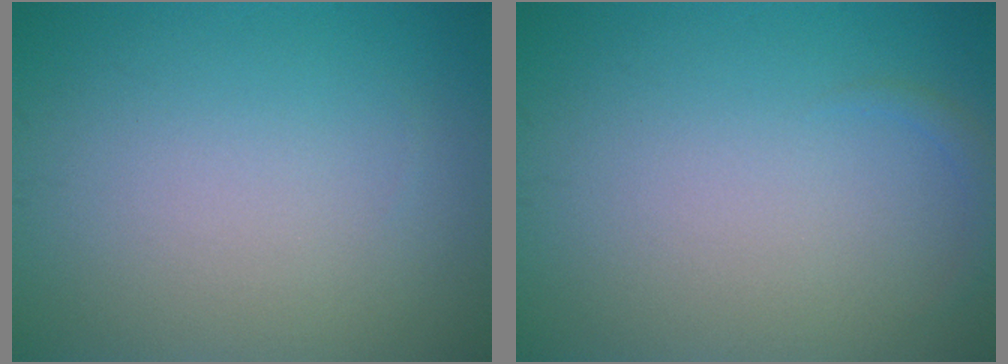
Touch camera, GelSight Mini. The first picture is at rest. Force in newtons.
{"total": 0.8, "press": 0.8, "slide": 0.0}